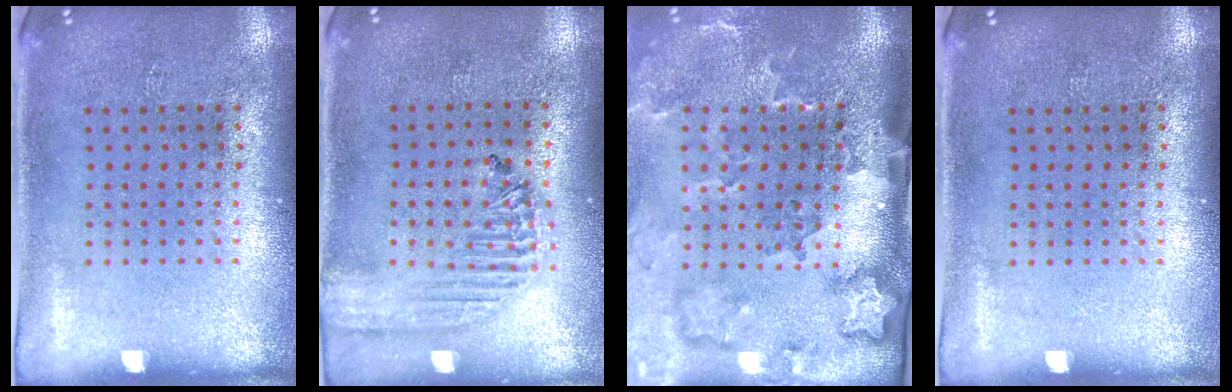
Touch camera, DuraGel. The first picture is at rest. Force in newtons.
{"total": 1.8, "press": 1.7, "slide": 0.6}
{"total": 3.5, "press": 2.5, "slide": 2.5}
{"total": 0.0}